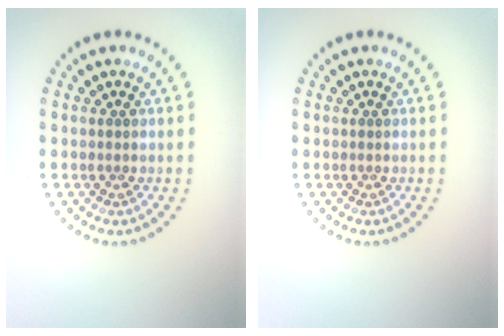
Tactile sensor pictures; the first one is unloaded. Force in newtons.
{"total": 0.0}